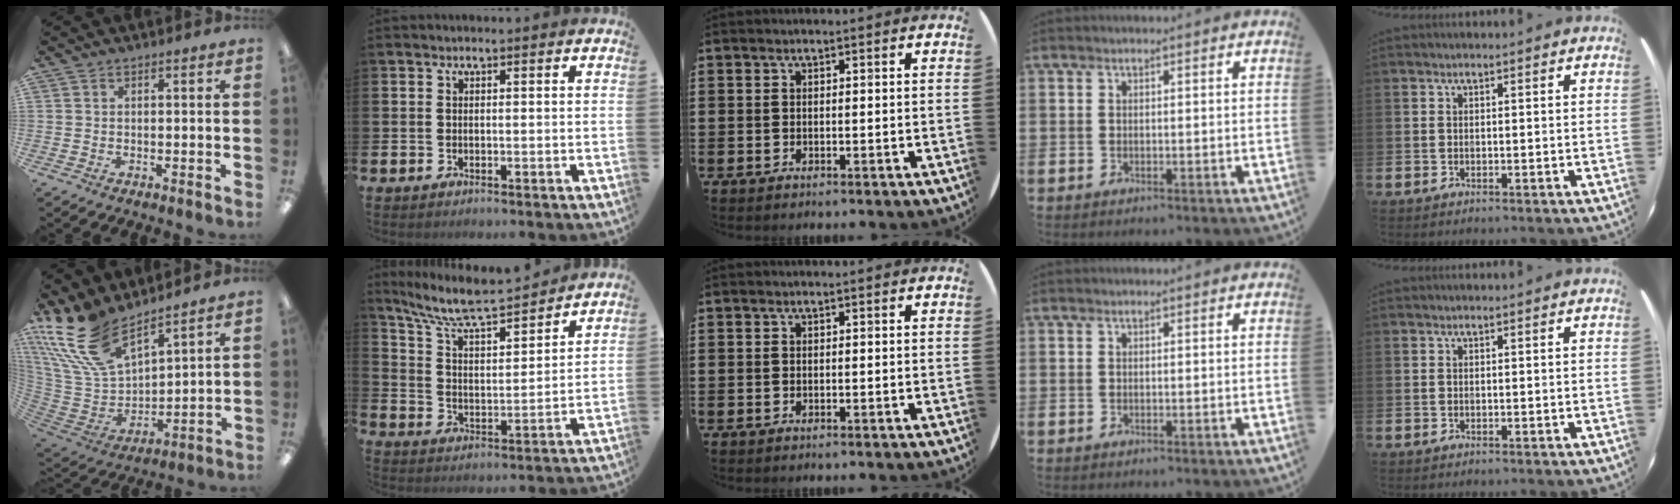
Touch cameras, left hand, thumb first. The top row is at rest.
{"thumb": {"total": 20.1, "force": [13.7, 9.6, 11.2], "torque": [-0.270, -0.073, 0.253]}, "index": {"total": 8.9, "force": [8.3, 1.0, 2.9], "torque": [-0.094, -0.060, 0.142]}}